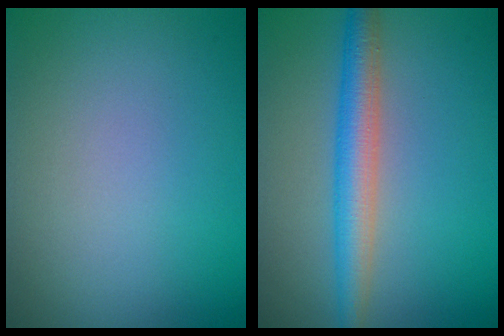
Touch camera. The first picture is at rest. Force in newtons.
{"total": 4.2, "press": 4.2, "slide": 0.1}